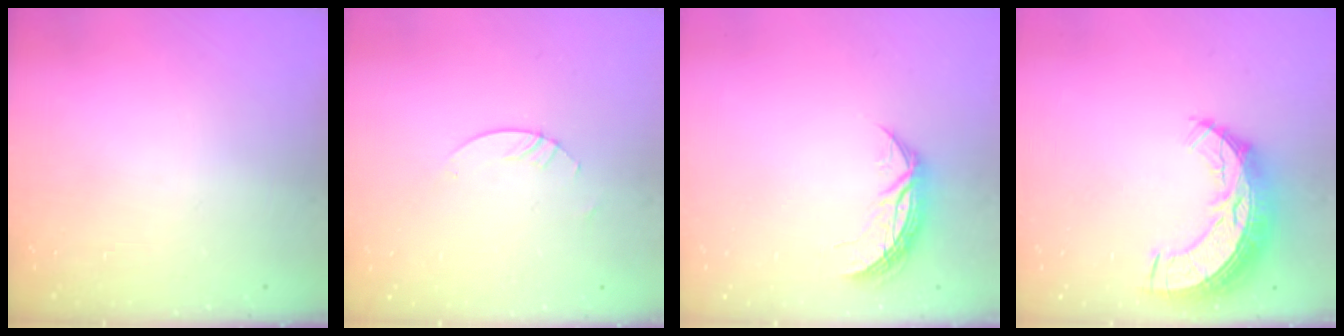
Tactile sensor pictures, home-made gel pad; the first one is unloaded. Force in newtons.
{"total": 3.0, "press": 2.9, "slide": 0.3}
{"total": 7.1, "press": 7.1, "slide": 0.4}
{"total": 12.4, "press": 12.4, "slide": 1.0}